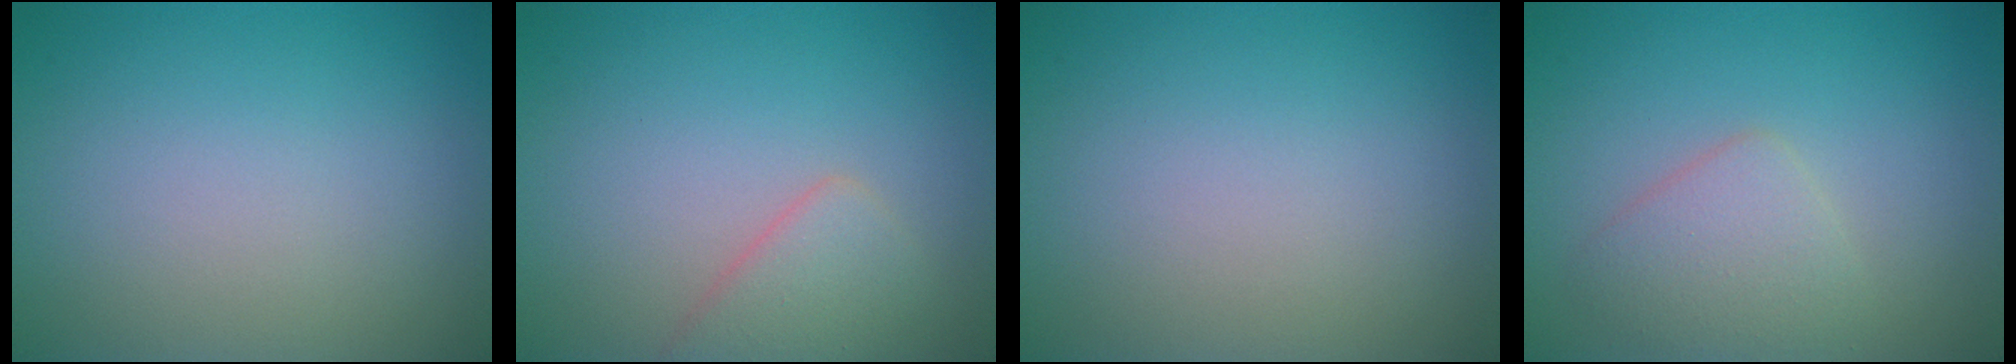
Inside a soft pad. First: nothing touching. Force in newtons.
{"total": 2.5, "press": 2.5, "slide": 0.2}
{"total": 0.0}
{"total": 2.8, "press": 2.8, "slide": 0.0}